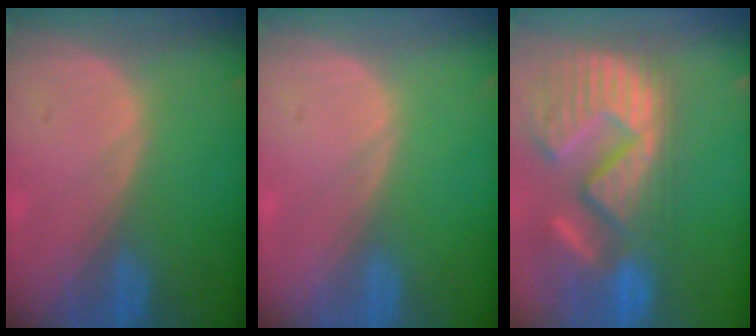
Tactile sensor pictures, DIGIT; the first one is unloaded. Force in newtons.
{"total": 0.0}
{"total": 15.3, "press": 12.6, "slide": 8.7}